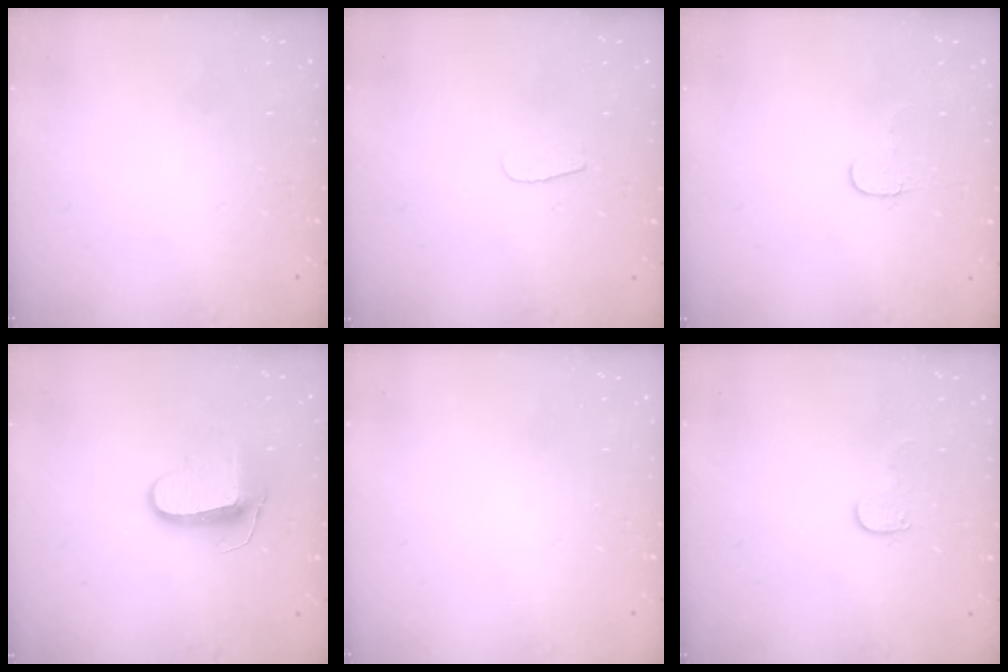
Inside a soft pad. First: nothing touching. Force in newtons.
{"total": 3.7, "press": 3.6, "slide": 0.4}
{"total": 4.7, "press": 4.7, "slide": 0.5}
{"total": 9.4, "press": 9.4, "slide": 0.2}
{"total": 0.0}
{"total": 6.4, "press": 6.4, "slide": 0.5}